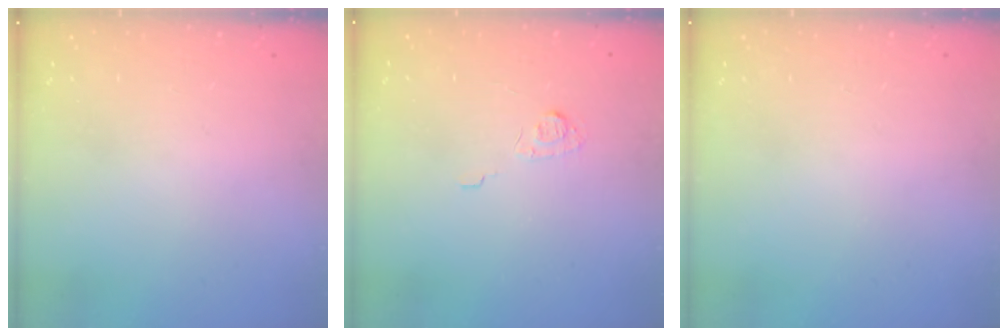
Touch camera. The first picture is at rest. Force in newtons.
{"total": 4.7, "press": 4.6, "slide": 0.6}
{"total": 0.0}